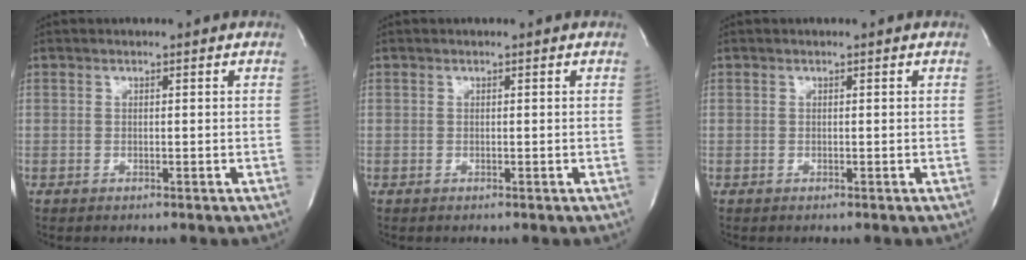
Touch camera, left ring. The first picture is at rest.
{"total": 0.0}
{"total": 0.0}